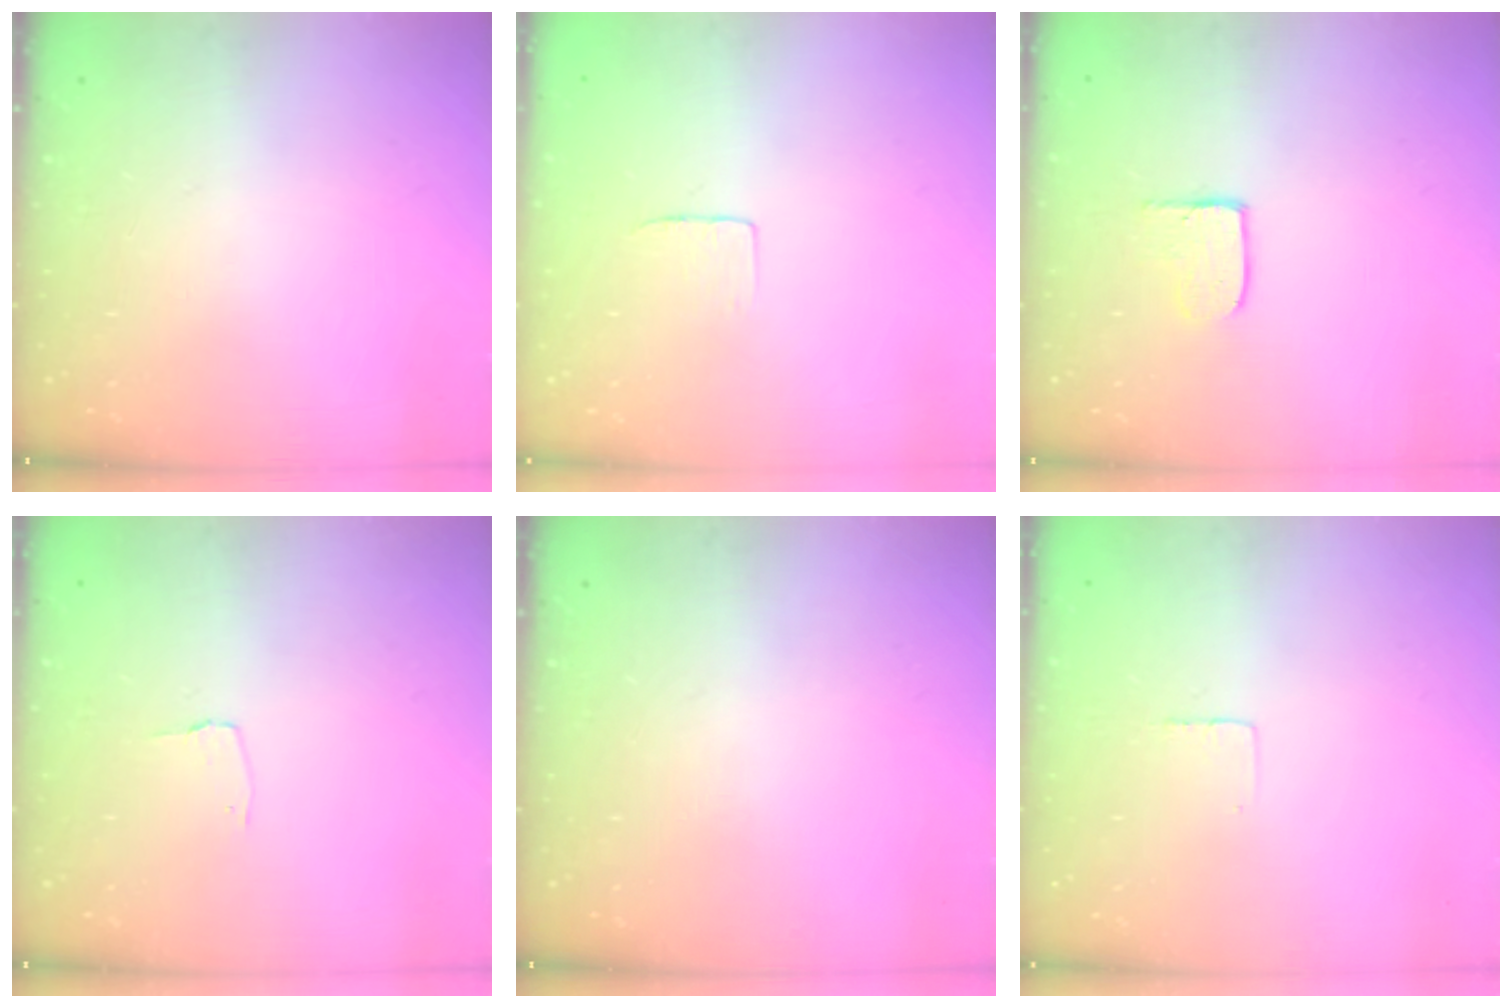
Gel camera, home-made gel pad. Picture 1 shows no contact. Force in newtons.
{"total": 3.4, "press": 3.4, "slide": 0.3}
{"total": 3.9, "press": 3.9, "slide": 0.4}
{"total": 2.7, "press": 2.7, "slide": 0.3}
{"total": 0.0}
{"total": 2.3, "press": 2.3, "slide": 0.1}